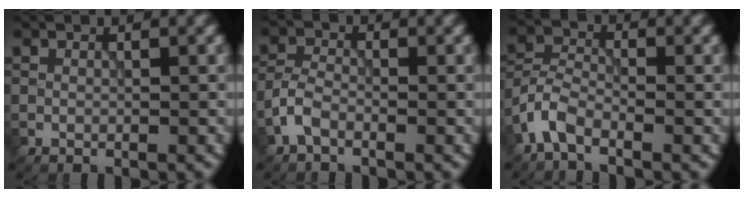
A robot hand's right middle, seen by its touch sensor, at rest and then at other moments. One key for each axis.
{"total": 2.1, "fx": -1.4, "fy": 0.9, "fz": 1.2, "tx": -0.027, "ty": 0.005, "tz": -0.037}
{"total": 3.2, "fx": -2.2, "fy": 1.3, "fz": 1.8, "tx": -0.039, "ty": 0.005, "tz": -0.060}